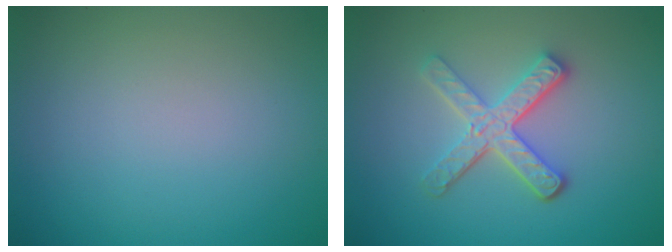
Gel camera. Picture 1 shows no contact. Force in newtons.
{"total": 4.1, "press": 3.3, "slide": 2.4}